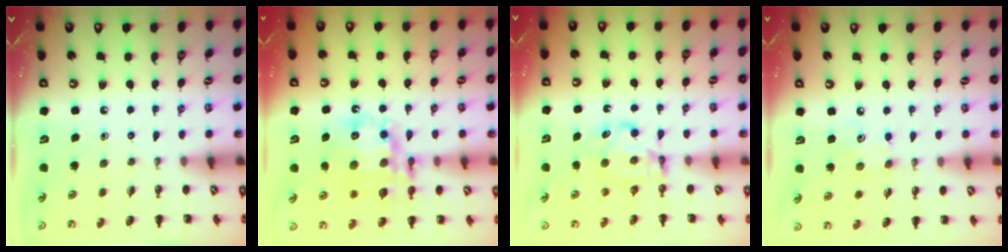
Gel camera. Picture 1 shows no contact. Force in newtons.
{"total": 15.9, "press": 15.5, "slide": 3.5}
{"total": 6.4, "press": 6.4, "slide": 0.5}
{"total": 3.4, "press": 3.3, "slide": 0.9}